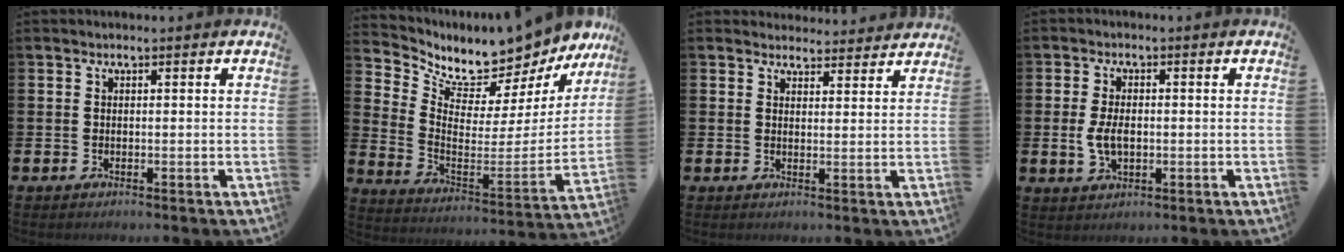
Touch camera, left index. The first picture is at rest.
{"total": 7.7, "force": [7.2, 2.7, 0.8], "torque": [-0.051, -0.074, 0.119]}
{"total": 3.4, "force": [3.3, 0.8, -0.2], "torque": [0.007, -0.021, 0.058]}
{"total": 4.0, "force": [-0.2, 2.3, 3.2], "torque": [-0.058, 0.001, -0.009]}